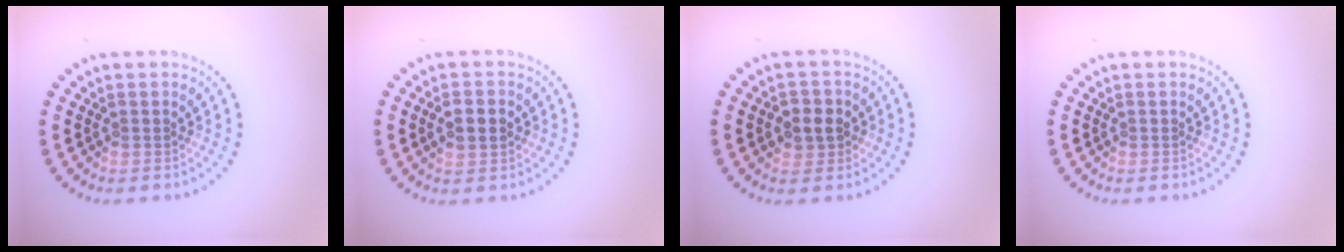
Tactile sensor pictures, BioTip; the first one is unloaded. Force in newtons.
{"total": 3.1, "press": 3.1, "slide": 0.1}
{"total": 2.4, "press": 2.3, "slide": 0.8}
{"total": 0.0}